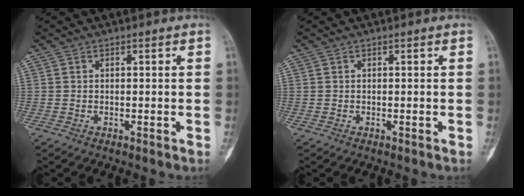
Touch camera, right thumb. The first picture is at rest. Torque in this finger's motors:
{"motor_torque": [0.01, 0.00, 0.05, -0.04, 0.01]}